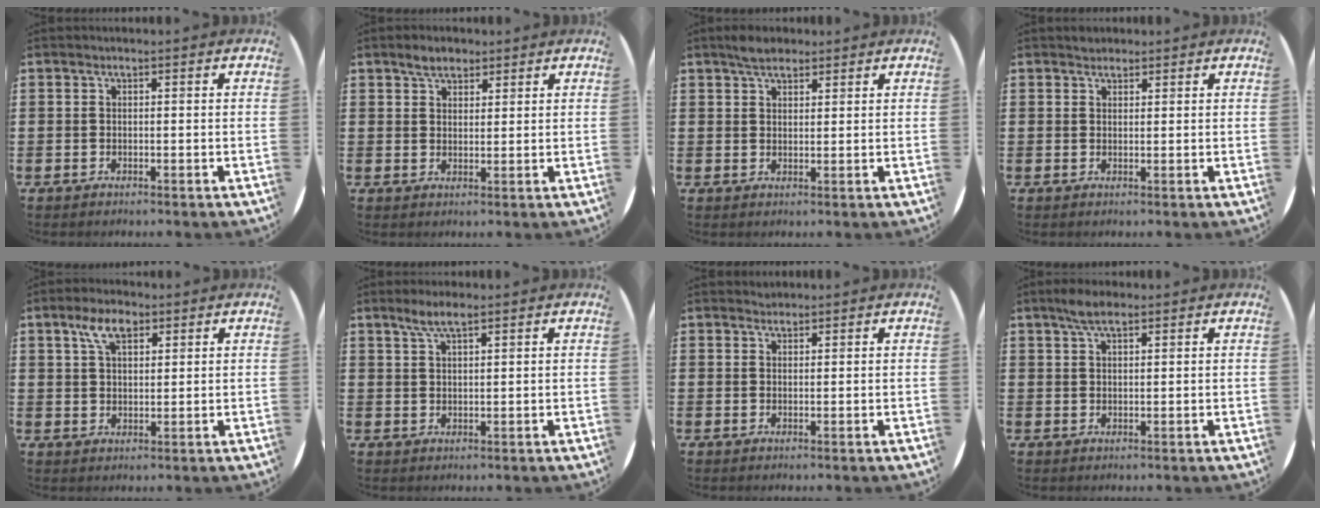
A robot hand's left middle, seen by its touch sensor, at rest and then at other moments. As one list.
[{"total": 3.0, "force": [2.4, 1.5, 0.8], "torque": [-0.004, 0.000, 0.043]}, {"total": 2.9, "force": [2.6, 1.1, 0.7], "torque": [-0.010, 0.002, 0.048]}, {"total": 1.4, "force": [1.3, 0.5, -0.1], "torque": [0.009, 0.000, 0.024]}, {"total": 5.3, "force": [3.2, 2.6, 3.3], "torque": [-0.066, 0.009, 0.055]}, {"total": 3.3, "force": [2.4, 0.7, 2.1], "torque": [-0.044, 0.007, 0.043]}, {"total": 1.0, "force": [1.0, 0.2, -0.2], "torque": [0.003, 0.003, 0.020]}, {"total": 3.3, "force": [2.4, 1.1, 2.0], "torque": [-0.034, 0.004, 0.040]}]